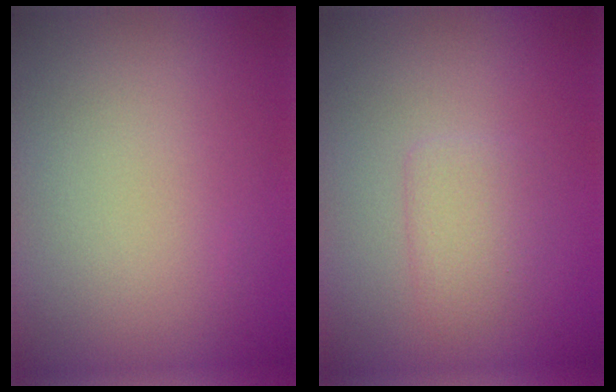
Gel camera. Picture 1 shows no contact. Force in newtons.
{"total": 1.8, "press": 1.8, "slide": 0.1}